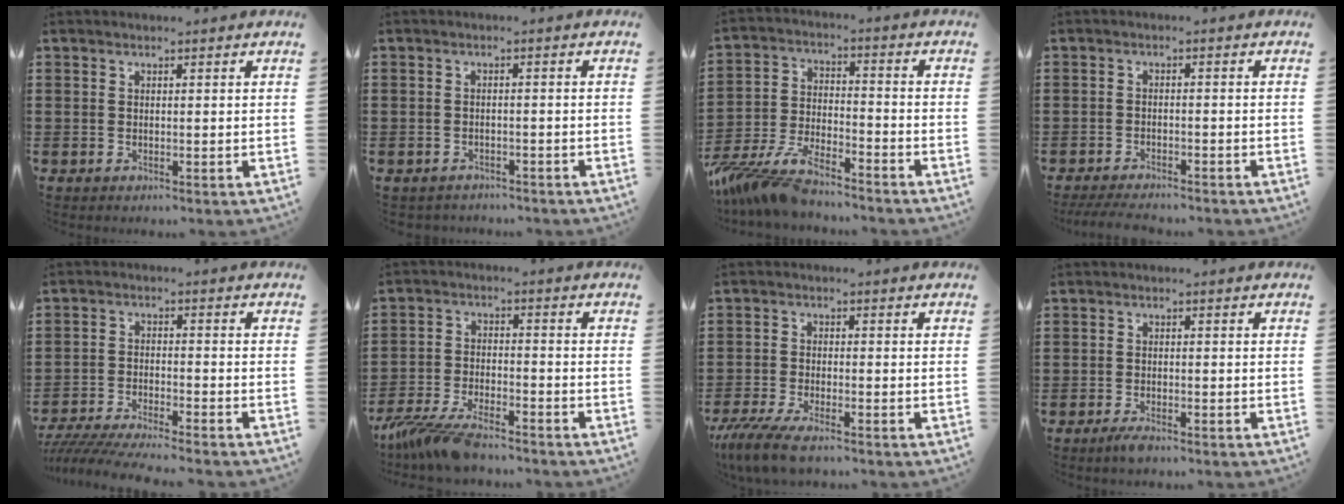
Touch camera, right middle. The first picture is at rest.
{"total": 1.8, "force": [-1.7, 0.4, -0.2], "torque": [-0.002, -0.001, -0.039]}
{"total": 9.0, "force": [-8.1, 1.6, 3.6], "torque": [-0.094, 0.005, -0.162]}
{"total": 3.2, "force": [-3.1, 0.4, 0.6], "torque": [-0.018, -0.003, -0.066]}
{"total": 5.4, "force": [-5.2, 0.1, 1.3], "torque": [-0.041, -0.014, -0.109]}
{"total": 7.7, "force": [-6.7, 1.3, 3.6], "torque": [-0.091, -0.006, -0.132]}
{"total": 5.7, "force": [-4.7, 1.0, 3.0], "torque": [-0.084, -0.018, -0.097]}
{"total": 1.8, "force": [-1.4, 0.5, 1.1], "torque": [-0.027, -0.004, -0.028]}